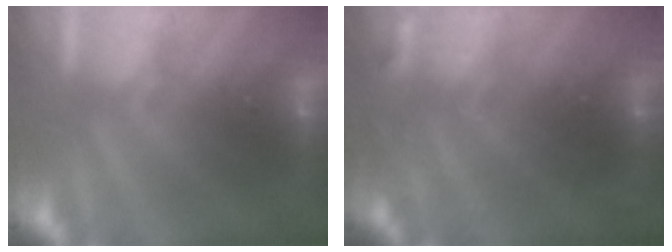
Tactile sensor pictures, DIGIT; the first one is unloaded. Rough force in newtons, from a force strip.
{"total": 2.9}